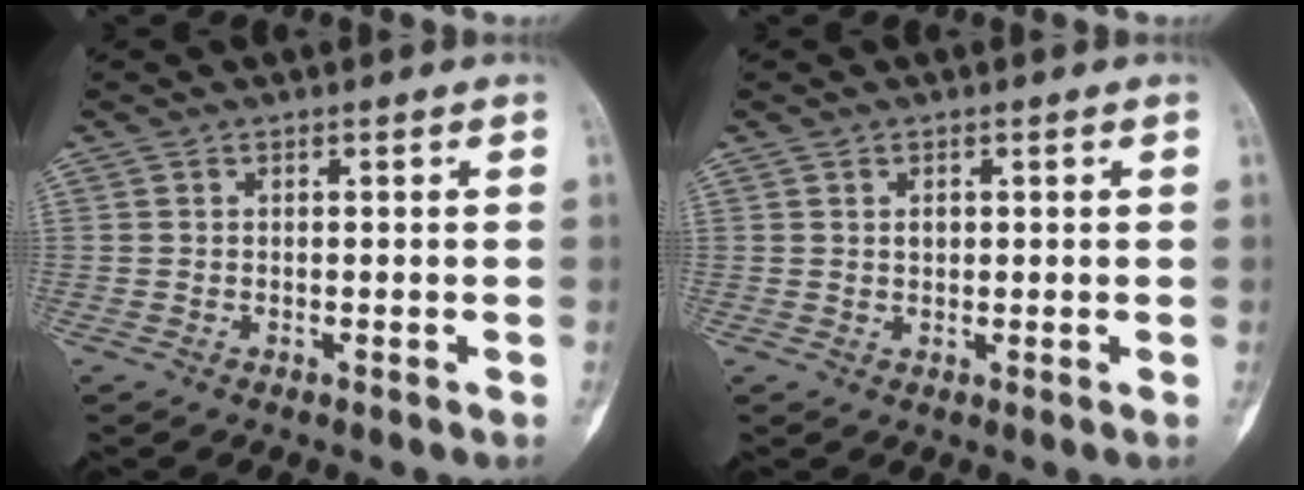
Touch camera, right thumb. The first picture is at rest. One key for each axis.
{"total": 1.1, "fx": 0.3, "fy": 0.8, "fz": 0.7, "tx": -0.011, "ty": 0.000, "tz": 0.007}